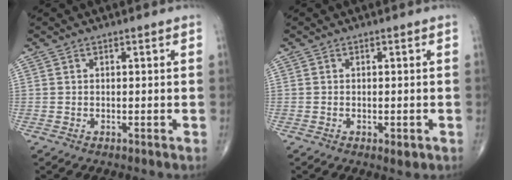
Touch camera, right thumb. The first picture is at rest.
{"total": 1.7, "force": [-0.6, 0.8, 1.3], "torque": [-0.019, -0.003, -0.005]}